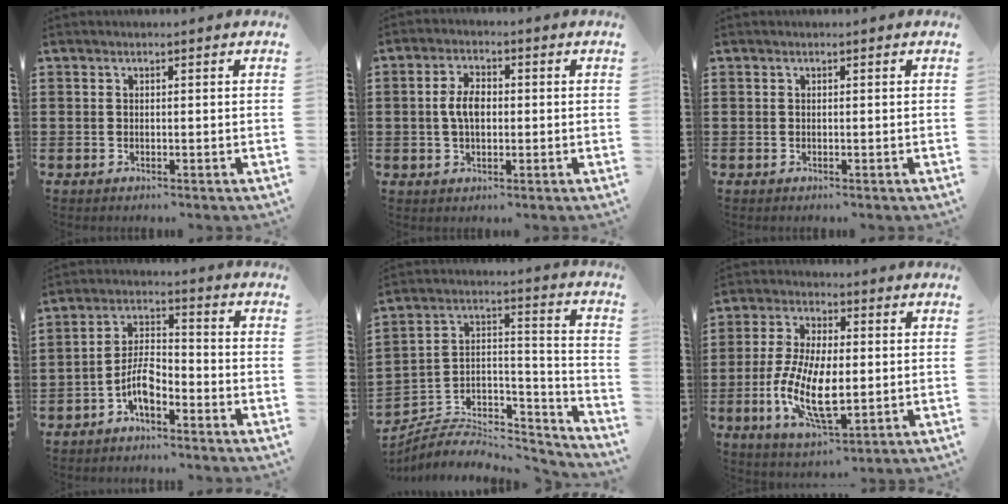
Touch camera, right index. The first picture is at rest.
{"total": 4.7, "force": [0.1, 2.5, 3.9], "torque": [-0.084, 0.007, -0.003]}
{"total": 0.0}
{"total": 6.0, "force": [-3.4, 2.3, 4.4], "torque": [-0.094, 0.008, -0.068]}
{"total": 4.5, "force": [-3.2, 2.9, 1.3], "torque": [-0.033, -0.002, -0.066]}
{"total": 10.9, "force": [-1.6, 4.6, 9.8], "torque": [-0.220, -0.012, -0.034]}